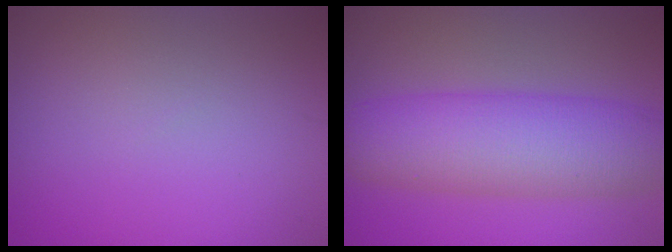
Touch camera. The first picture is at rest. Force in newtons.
{"total": 8.9, "press": 8.9, "slide": 0.1}